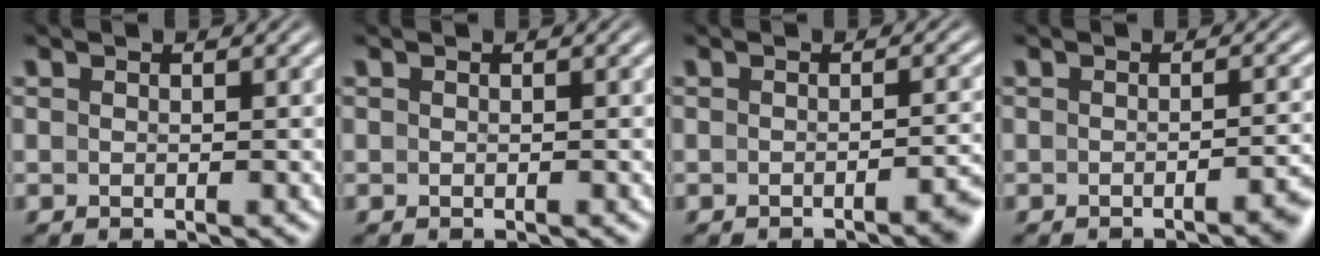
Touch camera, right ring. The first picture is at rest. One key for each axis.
{"total": 0.0}
{"total": 2.4, "fx": -1.9, "fy": 0.1, "fz": 1.6, "tx": -0.017, "ty": 0.006, "tz": -0.033}
{"total": 2.4, "fx": -1.9, "fy": 0.0, "fz": 1.6, "tx": -0.017, "ty": 0.006, "tz": -0.033}